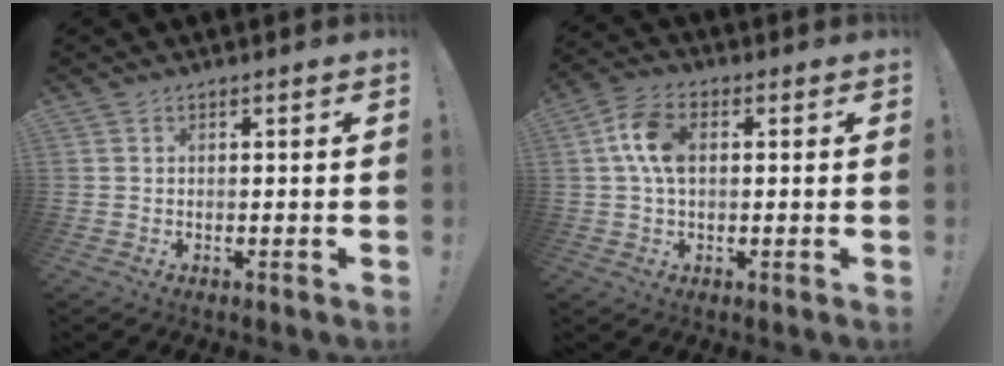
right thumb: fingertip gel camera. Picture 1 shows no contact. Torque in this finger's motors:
{"motor_torque": [0.68, 0.00, 0.99, -0.73, 0.40]}